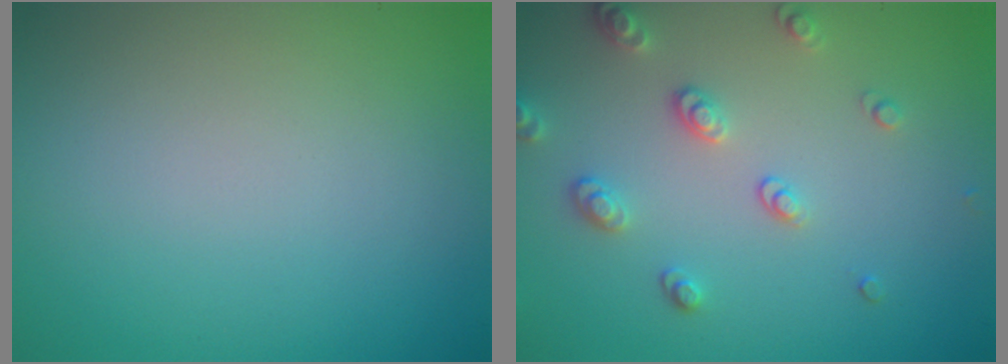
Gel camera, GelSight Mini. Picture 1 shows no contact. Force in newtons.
{"total": 2.7, "press": 2.7, "slide": 0.5}